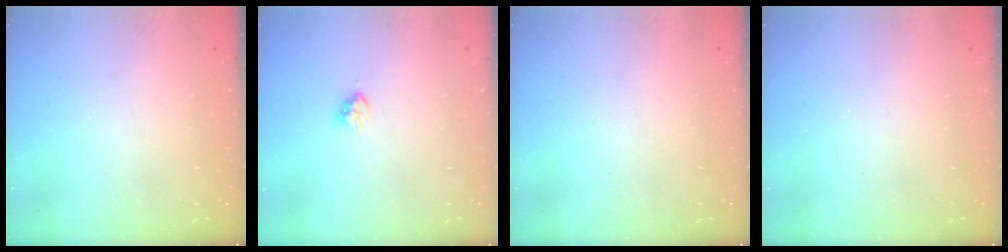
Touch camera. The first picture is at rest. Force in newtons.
{"total": 3.6, "press": 3.6, "slide": 0.6}
{"total": 0.0}
{"total": 0.0}